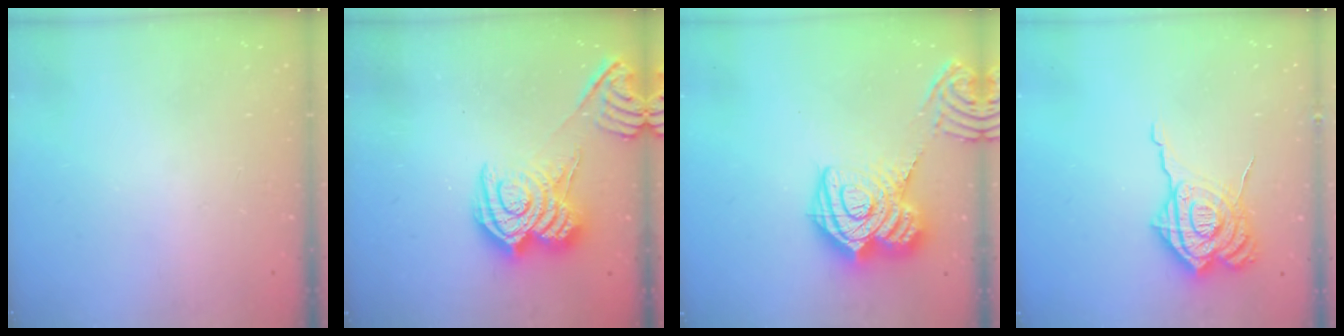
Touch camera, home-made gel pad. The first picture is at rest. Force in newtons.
{"total": 12.7, "press": 12.6, "slide": 0.7}
{"total": 20.4, "press": 20.3, "slide": 2.1}
{"total": 16.1, "press": 16.0, "slide": 1.7}